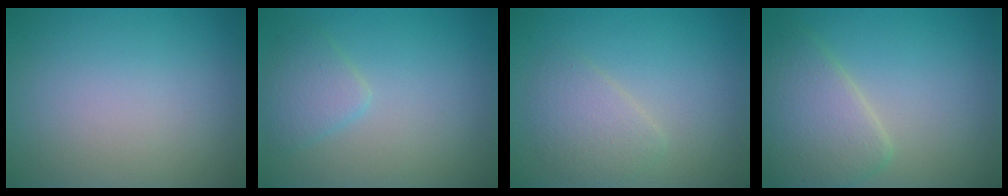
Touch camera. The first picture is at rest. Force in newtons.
{"total": 2.2, "press": 2.2, "slide": 0.1}
{"total": 2.5, "press": 2.5, "slide": 0.1}
{"total": 4.7, "press": 4.7, "slide": 0.2}